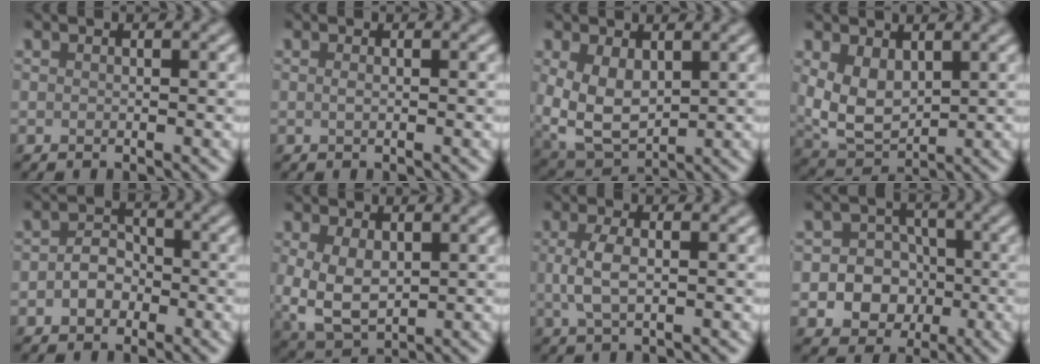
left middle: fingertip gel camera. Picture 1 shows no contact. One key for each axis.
{"total": 0.5, "fx": 0.0, "fy": 0.2, "fz": 0.5, "tx": -0.010, "ty": 0.002, "tz": 0.001}
{"total": 5.9, "fx": 0.8, "fy": 3.8, "fz": 4.4, "tx": -0.108, "ty": -0.008, "tz": 0.022}
{"total": 4.8, "fx": 1.2, "fy": 3.0, "fz": 3.5, "tx": -0.082, "ty": -0.003, "tz": 0.030}
{"total": 2.7, "fx": -0.9, "fy": 2.1, "fz": 1.4, "tx": -0.023, "ty": 0.002, "tz": -0.022}
{"total": 4.8, "fx": 0.3, "fy": 3.0, "fz": 3.8, "tx": -0.092, "ty": -0.007, "tz": 0.013}
{"total": 2.6, "fx": 0.1, "fy": 1.0, "fz": 2.4, "tx": -0.057, "ty": -0.001, "tz": 0.001}
{"total": 6.8, "fx": -1.4, "fy": 6.1, "fz": 2.5, "tx": -0.022, "ty": 0.012, "tz": -0.045}